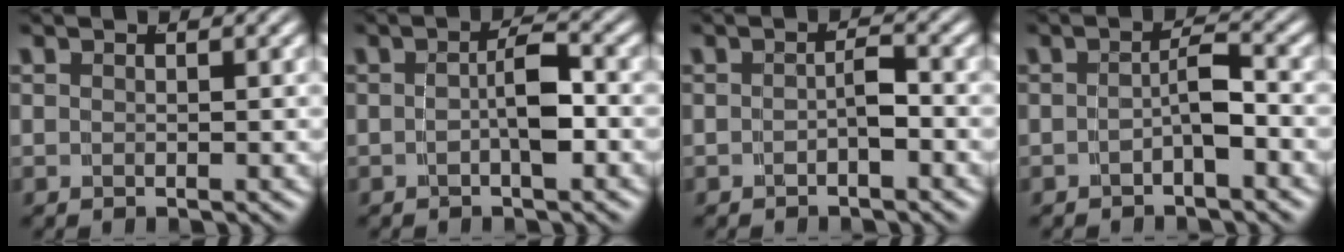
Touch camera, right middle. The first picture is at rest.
{"total": 2.4, "force": [-0.8, 0.2, 2.3], "torque": [-0.035, -0.005, -0.008]}
{"total": 1.4, "force": [-1.0, 0.2, 1.0], "torque": [-0.013, -0.003, -0.013]}
{"total": 2.1, "force": [-1.3, 0.2, 1.6], "torque": [-0.023, -0.005, -0.017]}